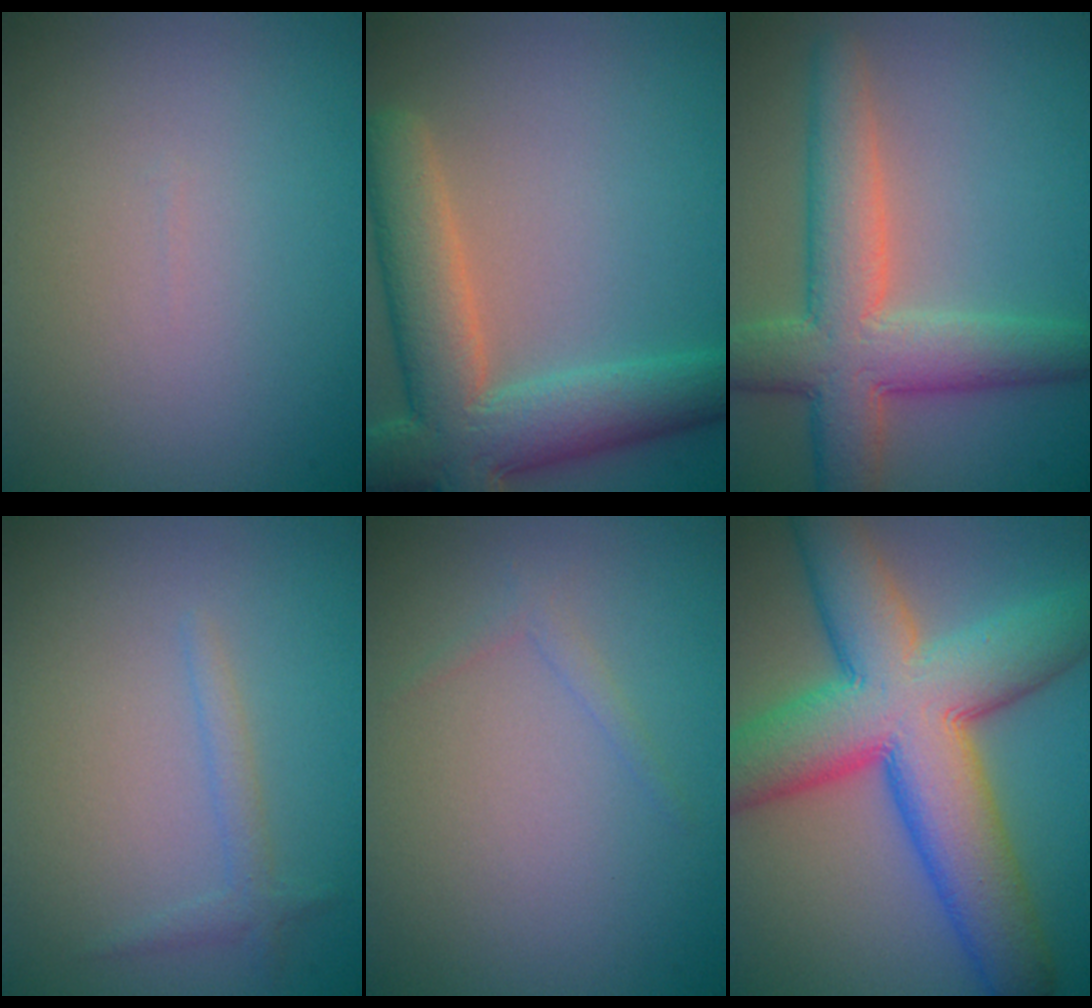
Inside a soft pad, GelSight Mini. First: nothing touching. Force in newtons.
{"total": 8.5, "press": 8.5, "slide": 0.6}
{"total": 7.3, "press": 7.3, "slide": 0.4}
{"total": 1.3, "press": 1.3, "slide": 0.1}
{"total": 0.8, "press": 0.8, "slide": 0.0}
{"total": 12.8, "press": 12.8, "slide": 0.5}